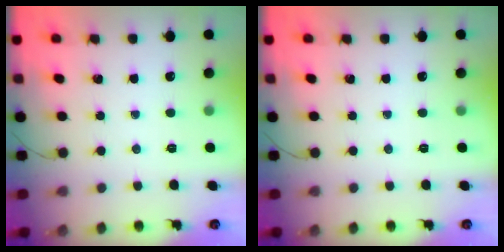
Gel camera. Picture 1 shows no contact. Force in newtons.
{"total": 0.0}